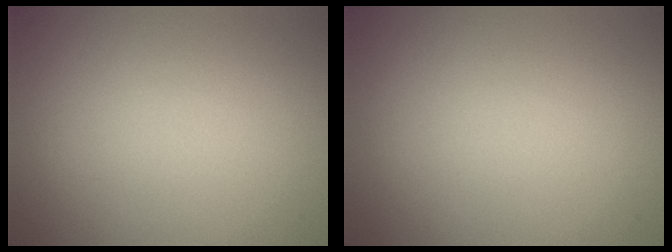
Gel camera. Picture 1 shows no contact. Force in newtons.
{"total": 0.0}